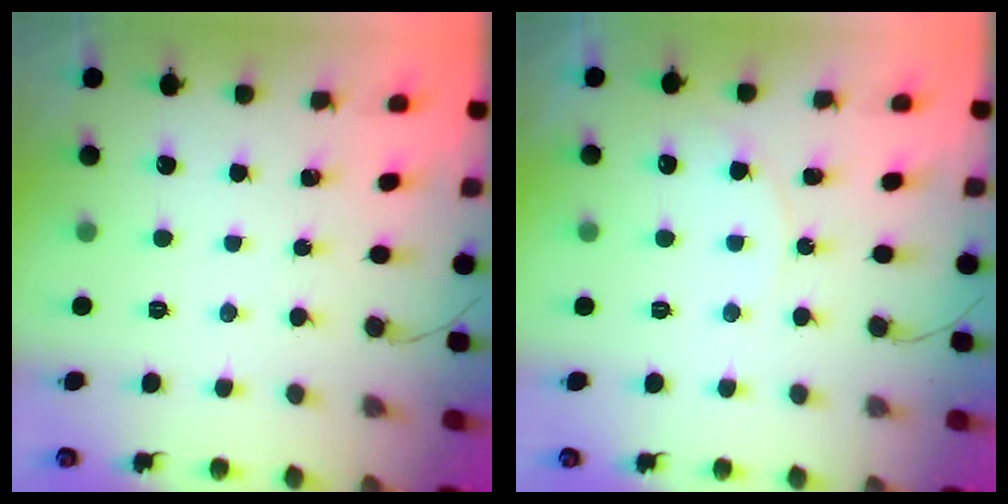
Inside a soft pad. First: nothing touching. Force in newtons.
{"total": 3.9, "press": 3.9, "slide": 0.3}